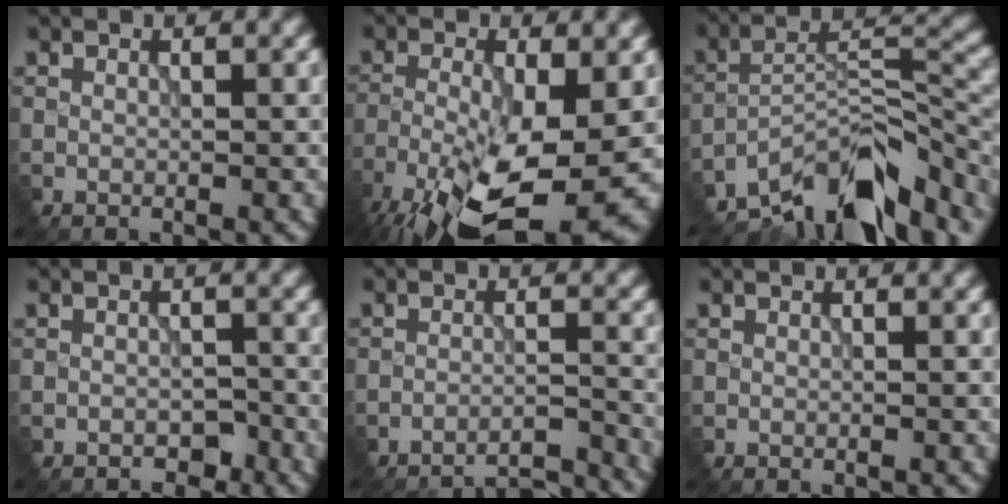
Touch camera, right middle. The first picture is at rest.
{"total": 13.1, "force": [-7.1, 4.4, 10.2], "torque": [-0.216, -0.038, -0.114]}
{"total": 12.4, "force": [-9.5, 4.6, 6.5], "torque": [-0.114, 0.017, -0.163]}
{"total": 1.9, "force": [-1.7, 0.2, -0.8], "torque": [0.007, 0.009, -0.025]}
{"total": 7.4, "force": [-7.3, 0.9, 0.7], "torque": [0.002, 0.024, -0.097]}
{"total": 0.0}